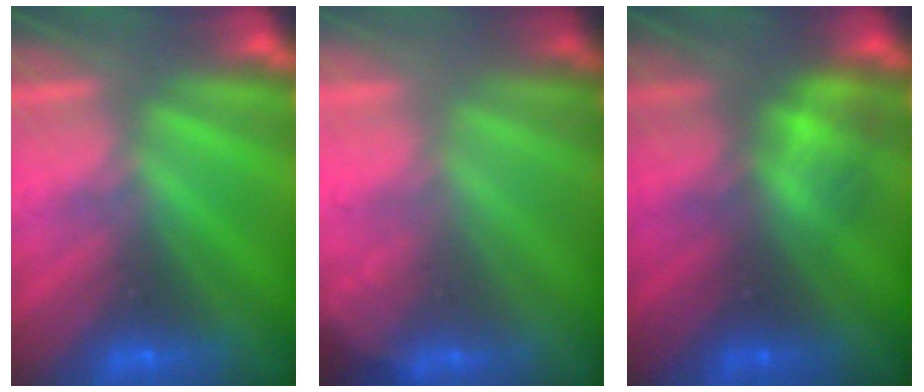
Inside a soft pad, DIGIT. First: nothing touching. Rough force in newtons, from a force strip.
{"total": 1.9}
{"total": 2.3}